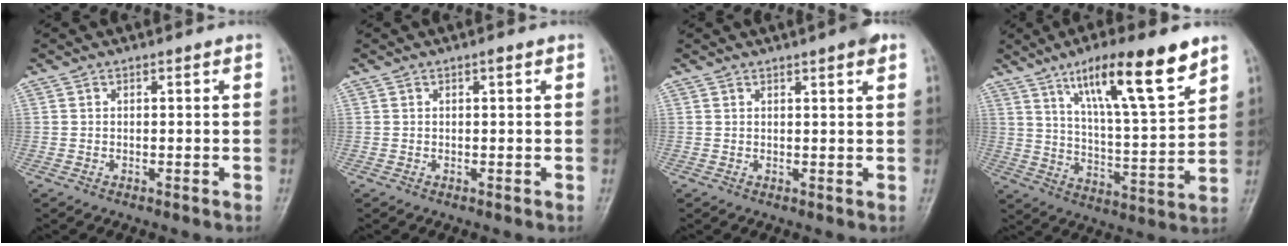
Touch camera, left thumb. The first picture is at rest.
{"total": 0.8, "force": [0.3, 0.2, 0.7], "torque": [-0.011, 0.002, 0.002]}
{"total": 3.1, "force": [1.9, 0.4, 2.5], "torque": [-0.031, -0.005, 0.022]}
{"total": 17.7, "force": [10.5, 3.4, 13.8], "torque": [-0.212, -0.045, 0.182]}